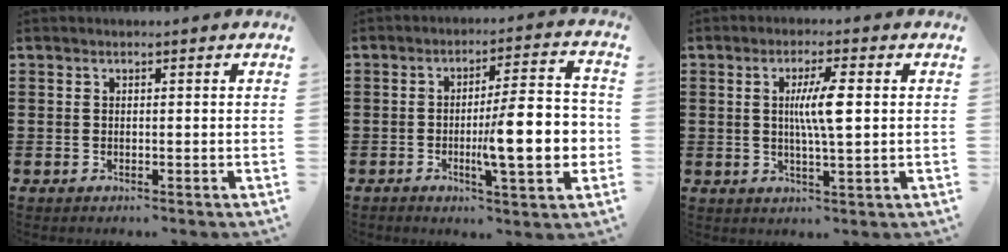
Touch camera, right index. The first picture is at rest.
{"total": 12.5, "force": [-2.1, 2.7, 12.1], "torque": [-0.173, -0.011, -0.041]}
{"total": 5.9, "force": [0.8, 0.7, 5.8], "torque": [-0.107, -0.001, 0.009]}